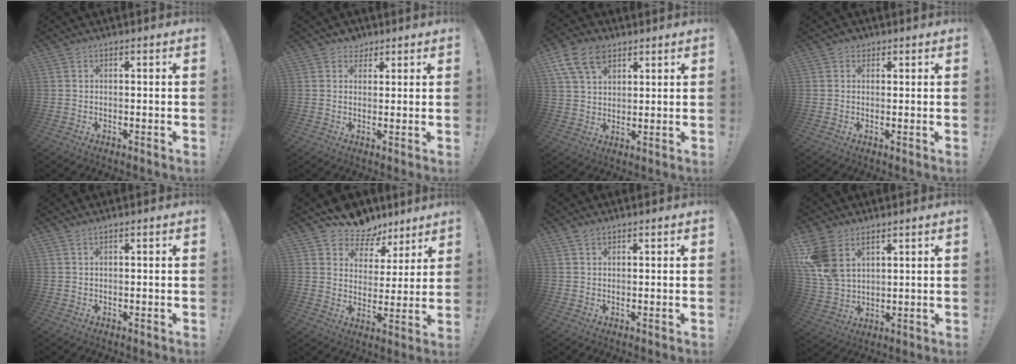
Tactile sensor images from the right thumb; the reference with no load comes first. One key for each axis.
{"total": 3.2, "fx": 2.1, "fy": 2.4, "fz": 0.5, "tx": -0.001, "ty": -0.009, "tz": 0.037}
{"total": 11.9, "fx": 6.6, "fy": 7.6, "fz": 6.4, "tx": -0.109, "ty": -0.021, "tz": 0.127}
{"total": 1.9, "fx": 1.2, "fy": 1.4, "fz": 0.5, "tx": 0.005, "ty": -0.007, "tz": 0.019}
{"total": 0.9, "fx": 0.6, "fy": 0.2, "fz": 0.6, "tx": -0.018, "ty": 0.003, "tz": 0.013}
{"total": 8.3, "fx": 6.8, "fy": 4.7, "fz": 1.0, "tx": -0.016, "ty": -0.062, "tz": 0.131}
{"total": 1.7, "fx": 1.3, "fy": 0.9, "fz": 0.6, "tx": -0.008, "ty": -0.004, "tz": 0.024}
{"total": 10.9, "fx": 5.7, "fy": 7.4, "fz": 5.6, "tx": -0.114, "ty": -0.024, "tz": 0.116}